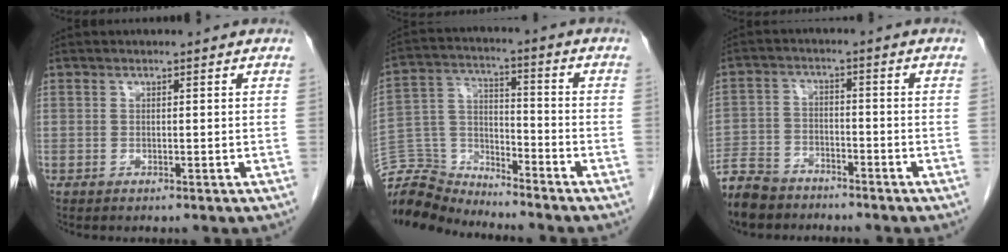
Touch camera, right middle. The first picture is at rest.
{"total": 9.9, "force": [-9.8, 0.4, -1.2], "torque": [0.019, 0.032, -0.192]}
{"total": 8.5, "force": [-7.3, 3.7, 2.2], "torque": [-0.049, -0.012, -0.134]}